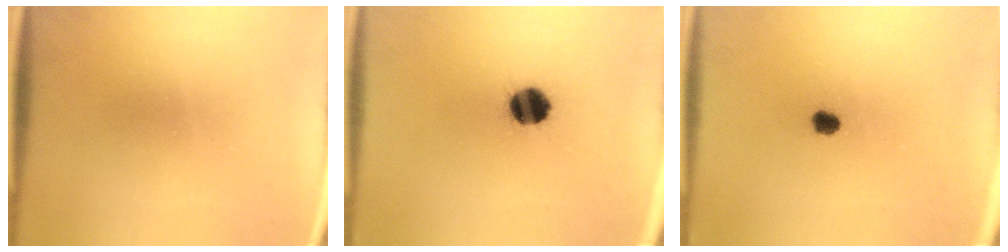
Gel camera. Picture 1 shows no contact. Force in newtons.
{"total": 7.9}
{"total": 2.1}